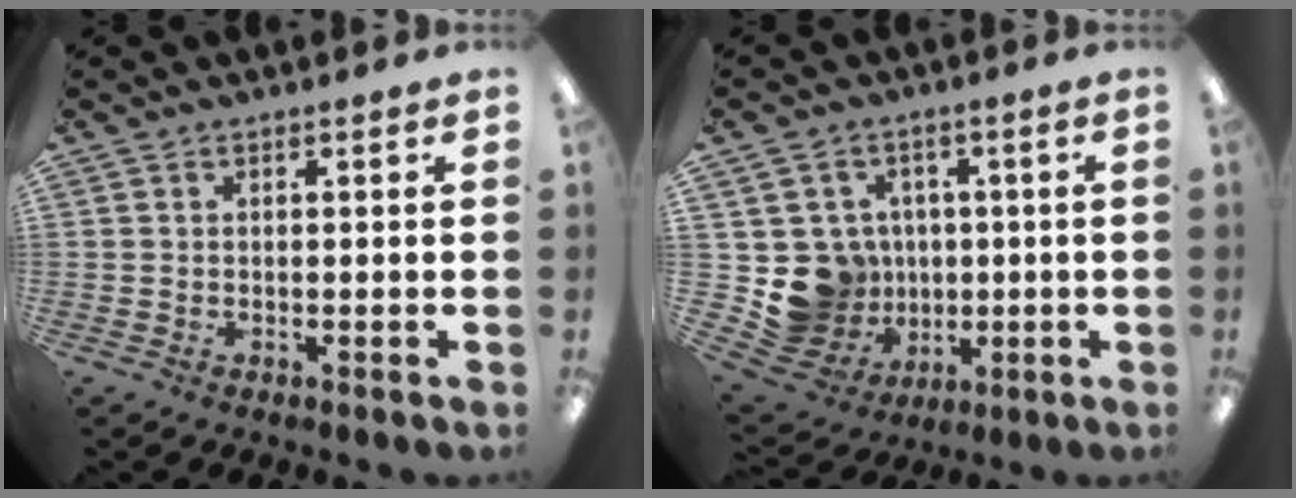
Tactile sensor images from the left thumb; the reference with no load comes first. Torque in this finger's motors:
{"motor_torque": [0.02, 0.06, 0.30, -0.29, 0.03]}